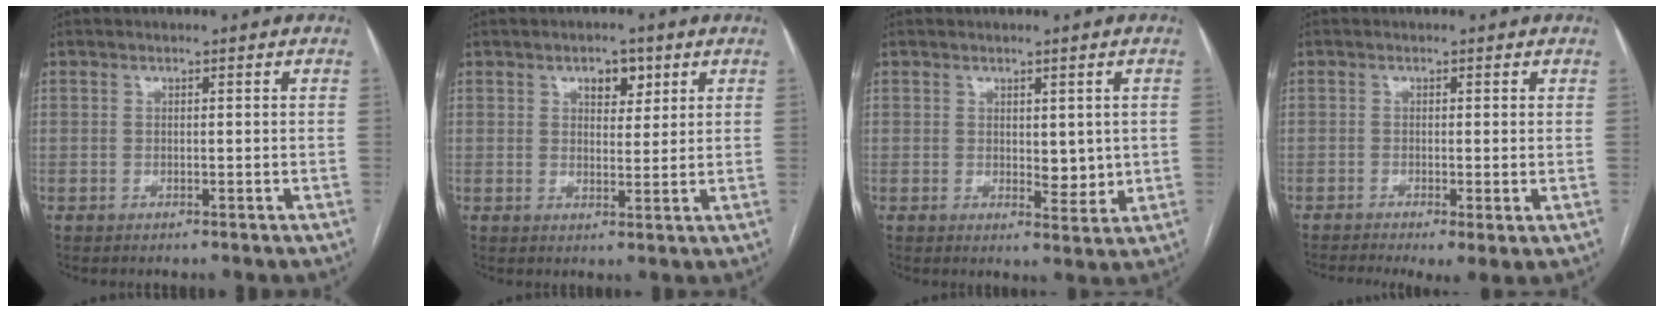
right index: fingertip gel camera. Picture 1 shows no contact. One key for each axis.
{"total": 4.1, "fx": 2.2, "fy": 2.2, "fz": 2.7, "tx": -0.037, "ty": 0.005, "tz": 0.034}
{"total": 3.8, "fx": 0.6, "fy": 2.1, "fz": 3.1, "tx": -0.043, "ty": -0.013, "tz": 0.014}
{"total": 5.4, "fx": -2.7, "fy": 1.3, "fz": 4.5, "tx": -0.070, "ty": -0.014, "tz": -0.049}